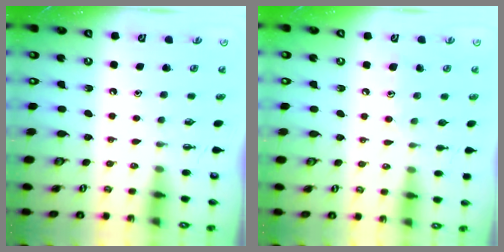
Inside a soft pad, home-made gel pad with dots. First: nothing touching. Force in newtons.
{"total": 5.6, "press": 5.6, "slide": 0.6}